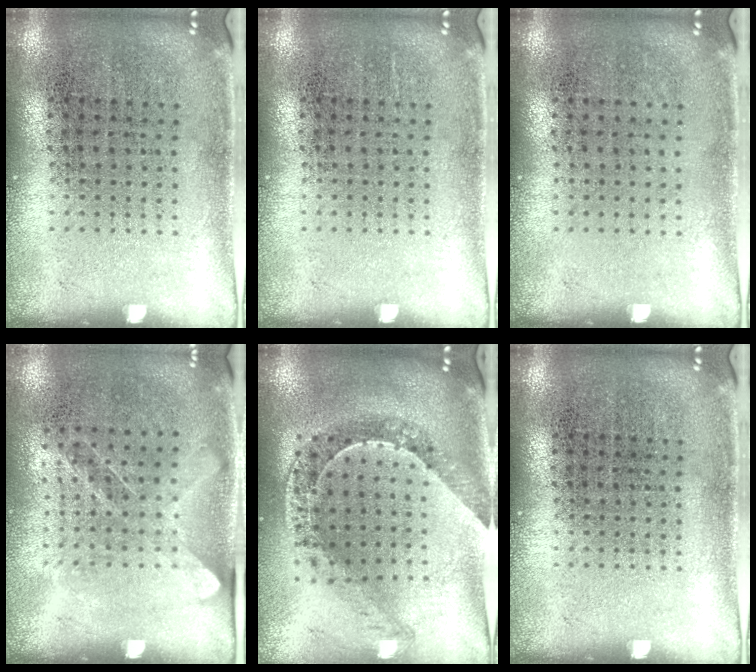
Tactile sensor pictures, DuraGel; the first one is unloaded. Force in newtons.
{"total": 0.0}
{"total": 0.0}
{"total": 1.3, "press": 1.0, "slide": 0.8}
{"total": 1.1, "press": 1.1, "slide": 0.2}
{"total": 0.0}